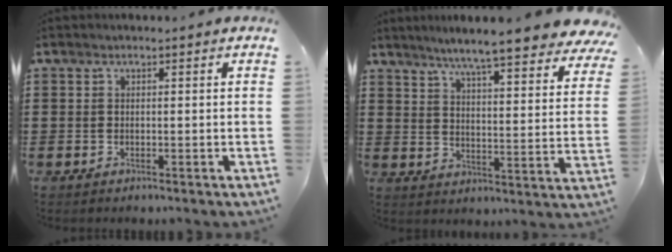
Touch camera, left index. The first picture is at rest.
{"total": 7.4, "force": [6.5, -0.4, 3.5], "torque": [-0.086, -0.043, 0.105]}